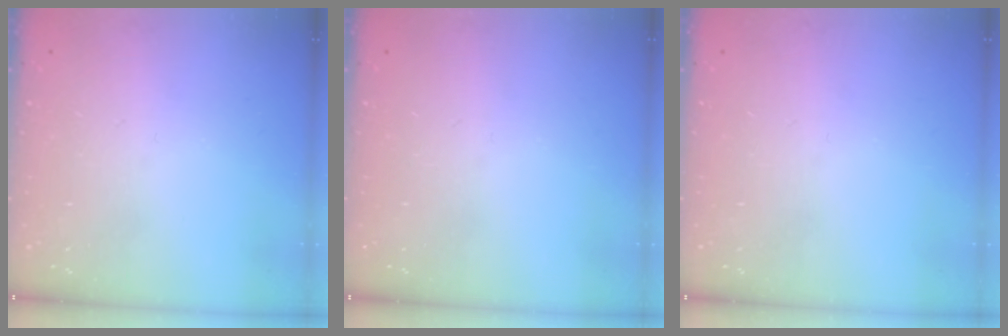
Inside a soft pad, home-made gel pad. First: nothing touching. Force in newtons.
{"total": 0.0}
{"total": 0.0}